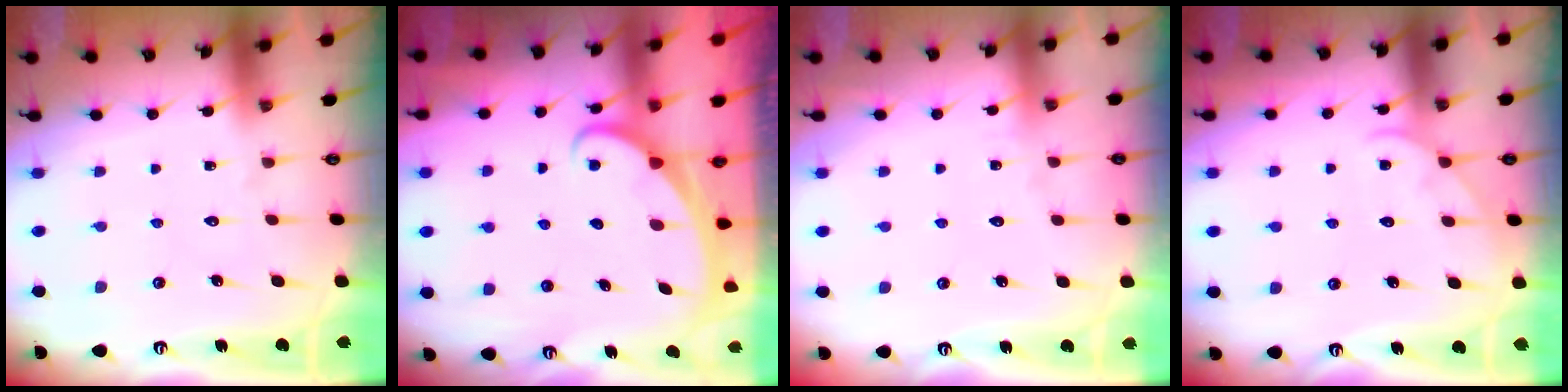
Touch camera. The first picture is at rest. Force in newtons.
{"total": 2.0, "press": 2.0, "slide": 0.1}
{"total": 3.1, "press": 3.1, "slide": 0.4}
{"total": 3.1, "press": 3.0, "slide": 0.3}